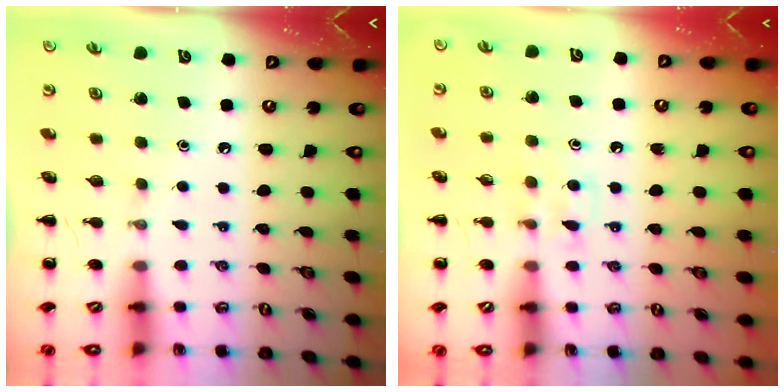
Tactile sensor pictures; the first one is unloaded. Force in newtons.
{"total": 4.4, "press": 4.1, "slide": 1.7}